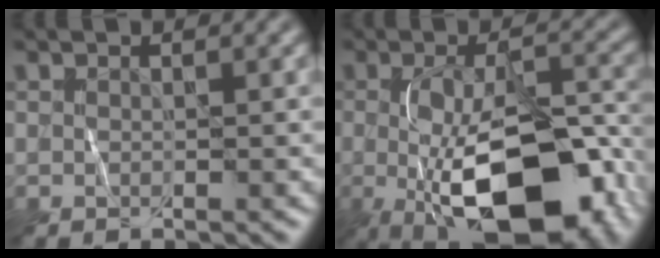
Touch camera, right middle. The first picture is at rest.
{"total": 12.4, "force": [-4.6, 5.4, 10.2], "torque": [-0.175, -0.012, -0.067]}